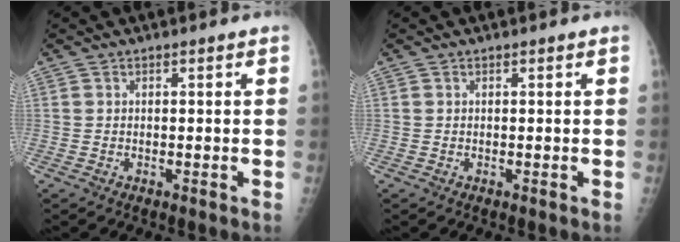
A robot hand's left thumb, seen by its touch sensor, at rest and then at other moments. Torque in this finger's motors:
{"motor_torque": [-0.12, 0.12, -0.02, -0.02, 0.00]}